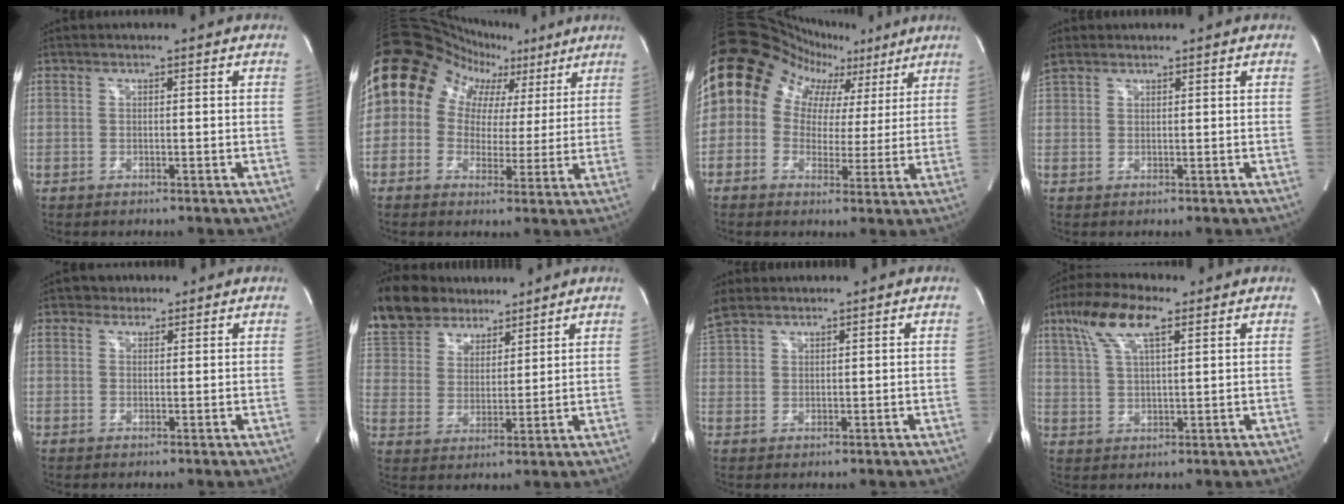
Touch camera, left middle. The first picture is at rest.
{"total": 17.6, "force": [7.0, 14.2, 7.7], "torque": [-0.127, 0.083, 0.103]}
{"total": 18.0, "force": [8.1, 14.0, 7.8], "torque": [-0.130, 0.083, 0.115]}
{"total": 3.0, "force": [2.5, 1.4, 0.9], "torque": [-0.034, 0.021, 0.056]}
{"total": 2.1, "force": [1.4, 1.5, 0.0], "torque": [0.002, 0.010, 0.016]}
{"total": 18.6, "force": [15.3, 8.3, 6.5], "torque": [-0.160, 0.046, 0.283]}
{"total": 5.0, "force": [4.1, 2.1, 1.9], "torque": [-0.054, 0.022, 0.092]}
{"total": 9.1, "force": [5.0, 2.3, 7.3], "torque": [-0.154, 0.022, 0.098]}